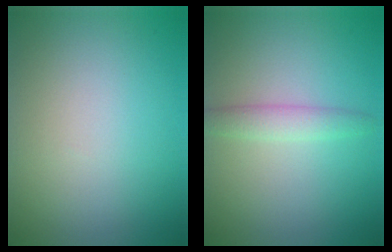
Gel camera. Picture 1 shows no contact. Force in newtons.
{"total": 1.9, "press": 1.9, "slide": 0.2}